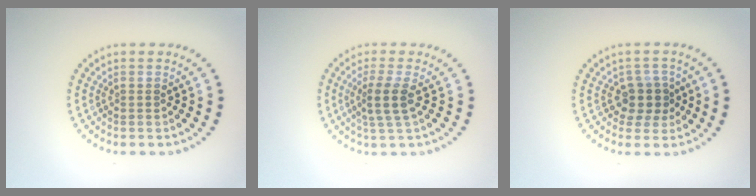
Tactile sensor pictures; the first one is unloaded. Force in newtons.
{"total": 2.5, "press": 2.0, "slide": 1.5}
{"total": 2.6, "press": 2.2, "slide": 1.4}